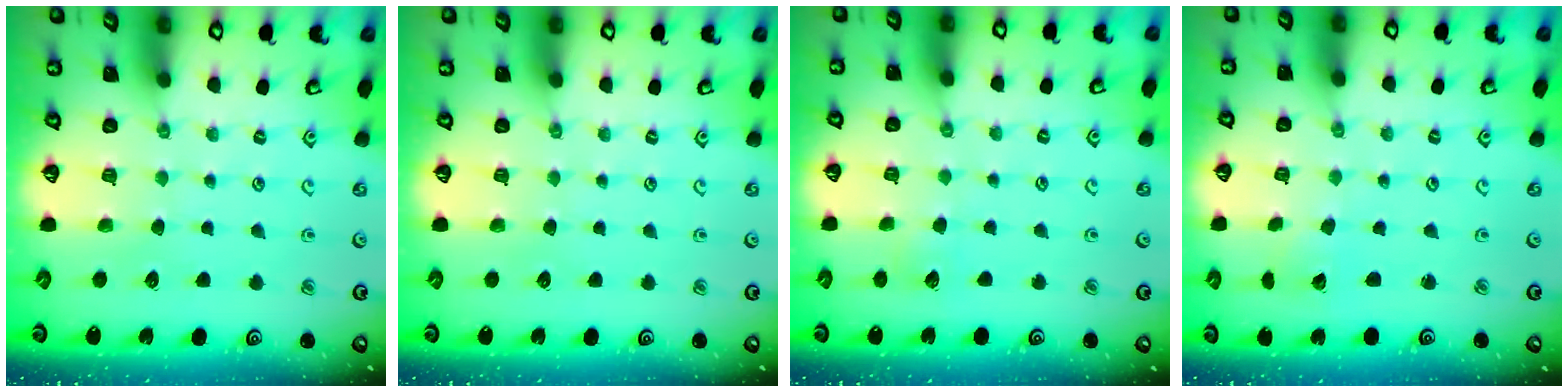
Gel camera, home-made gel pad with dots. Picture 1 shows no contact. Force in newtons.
{"total": 0.0}
{"total": 3.4, "press": 3.4, "slide": 0.4}
{"total": 1.9, "press": 1.9, "slide": 0.0}